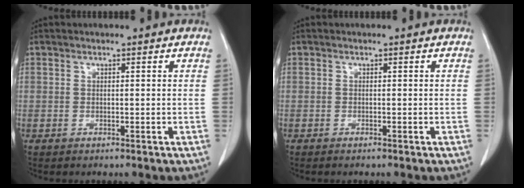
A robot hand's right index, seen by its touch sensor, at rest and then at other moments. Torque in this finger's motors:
{"motor_torque": [-0.07, 0.03, 0.06, 0.02]}